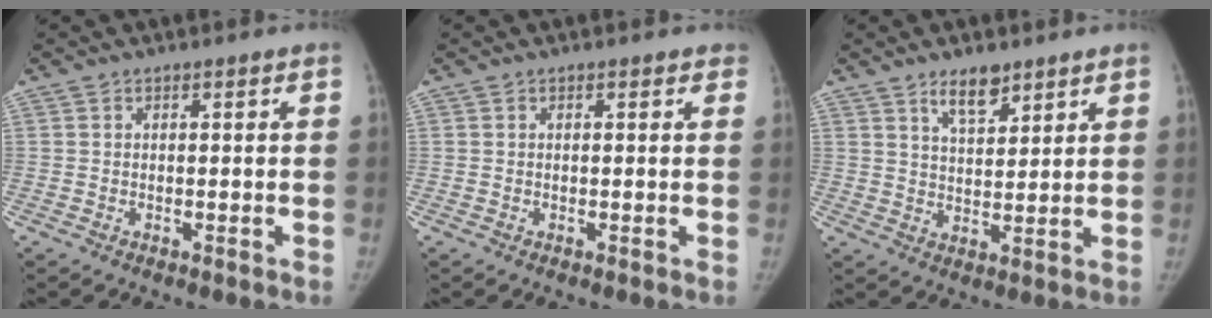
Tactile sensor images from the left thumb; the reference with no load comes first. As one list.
[{"total": 0.7, "force": [0.5, 0.4, 0.3], "torque": [0.006, 0.000, -0.001]}, {"total": 5.9, "force": [4.2, 2.4, 3.3], "torque": [-0.037, -0.033, 0.074]}]